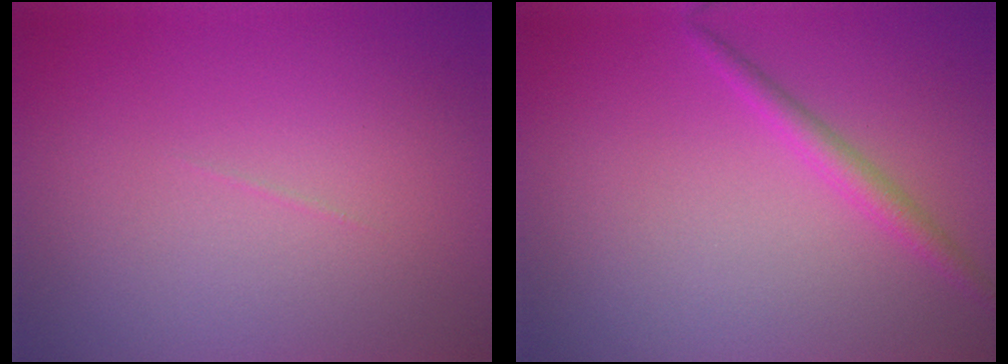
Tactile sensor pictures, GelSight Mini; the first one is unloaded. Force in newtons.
{"total": 1.8, "press": 1.7, "slide": 0.1}